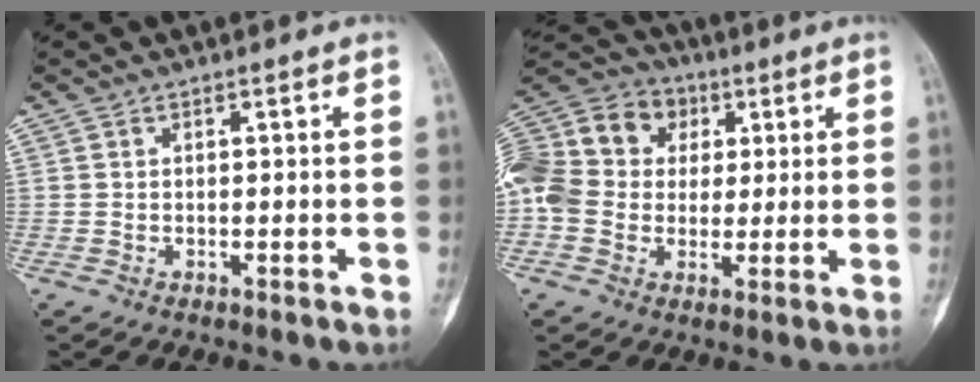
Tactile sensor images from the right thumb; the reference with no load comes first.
{"total": 19.7, "force": [3.4, 16.1, 10.8], "torque": [-0.228, 0.048, 0.058]}